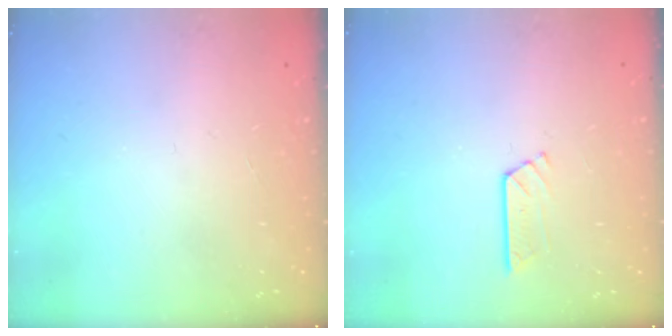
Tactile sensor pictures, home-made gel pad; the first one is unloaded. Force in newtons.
{"total": 3.5, "press": 3.4, "slide": 0.3}